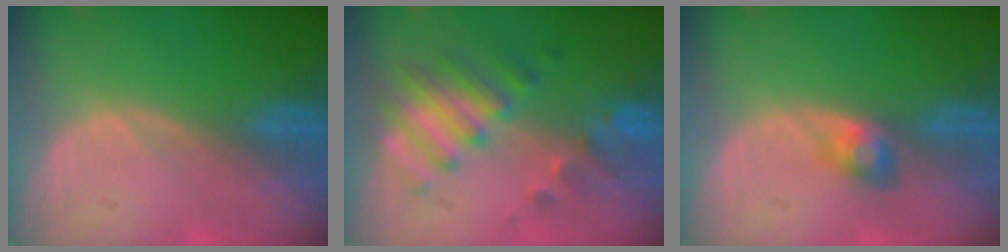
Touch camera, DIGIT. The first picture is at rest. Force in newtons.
{"total": 7.9, "press": 7.1, "slide": 3.4}
{"total": 2.7, "press": 2.7, "slide": 0.3}